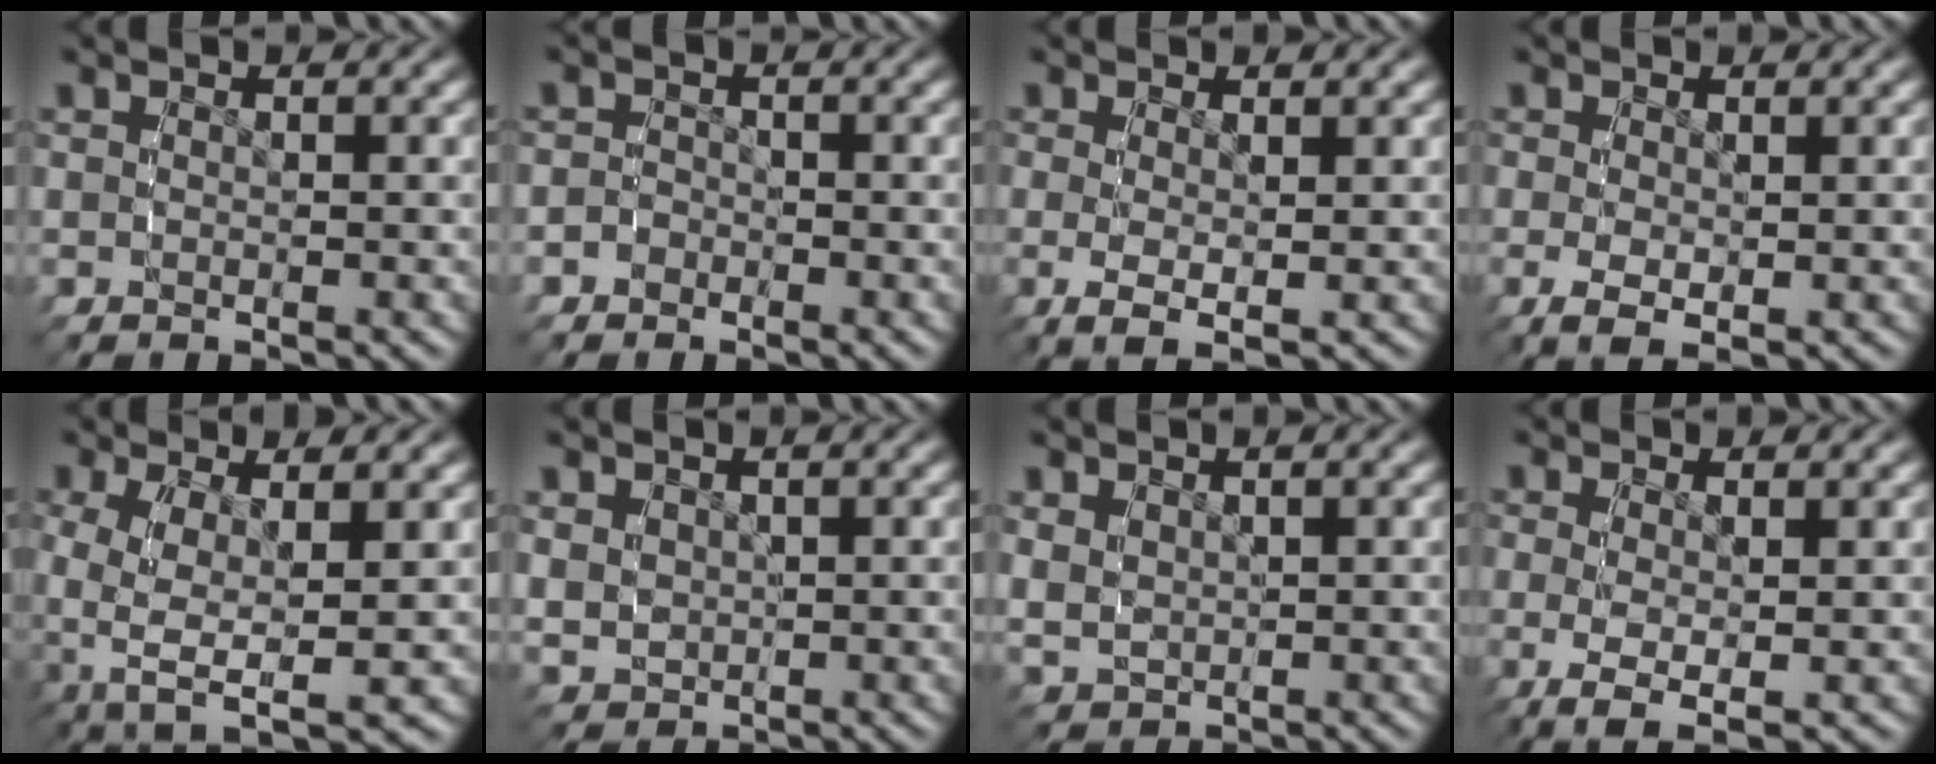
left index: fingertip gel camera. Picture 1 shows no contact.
{"total": 2.0, "force": [-1.3, 1.5, -0.2], "torque": [-0.004, -0.010, -0.026]}
{"total": 2.9, "force": [-0.4, 1.1, 2.6], "torque": [-0.056, -0.017, 0.001]}
{"total": 2.4, "force": [-0.6, 1.1, 2.0], "torque": [-0.042, -0.014, -0.004]}
{"total": 7.9, "force": [-1.8, 5.1, 5.7], "torque": [-0.145, -0.045, -0.014]}
{"total": 3.7, "force": [0.7, 3.2, 1.6], "torque": [-0.052, -0.018, 0.024]}
{"total": 3.0, "force": [0.9, 2.5, 1.3], "torque": [-0.043, -0.010, 0.027]}
{"total": 3.8, "force": [-1.1, 1.6, 3.3], "torque": [-0.076, -0.024, -0.006]}